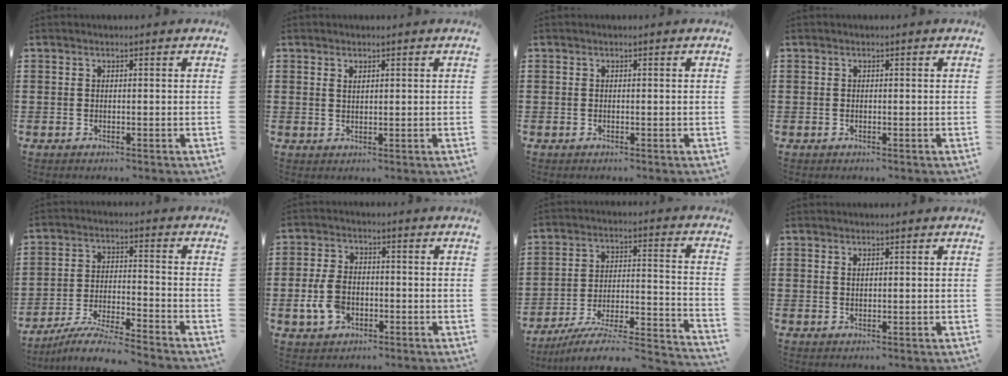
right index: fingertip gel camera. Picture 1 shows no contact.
{"total": 0.9, "force": [0.7, 0.2, 0.5], "torque": [-0.011, 0.002, 0.014]}
{"total": 0.0}
{"total": 0.0}
{"total": 6.7, "force": [-6.4, -0.4, 2.0], "torque": [-0.048, -0.009, -0.127]}
{"total": 6.1, "force": [-1.4, 4.1, 4.3], "torque": [-0.106, 0.002, -0.030]}
{"total": 6.2, "force": [-5.2, 0.6, 3.4], "torque": [-0.059, -0.012, -0.104]}
{"total": 0.7, "force": [0.6, 0.1, 0.4], "torque": [-0.009, 0.002, 0.011]}